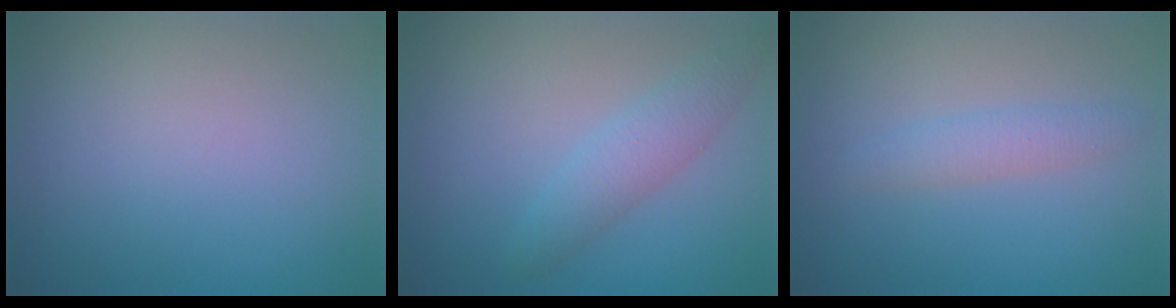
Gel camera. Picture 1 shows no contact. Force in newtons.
{"total": 2.7, "press": 2.7, "slide": 0.1}
{"total": 1.9, "press": 1.9, "slide": 0.1}